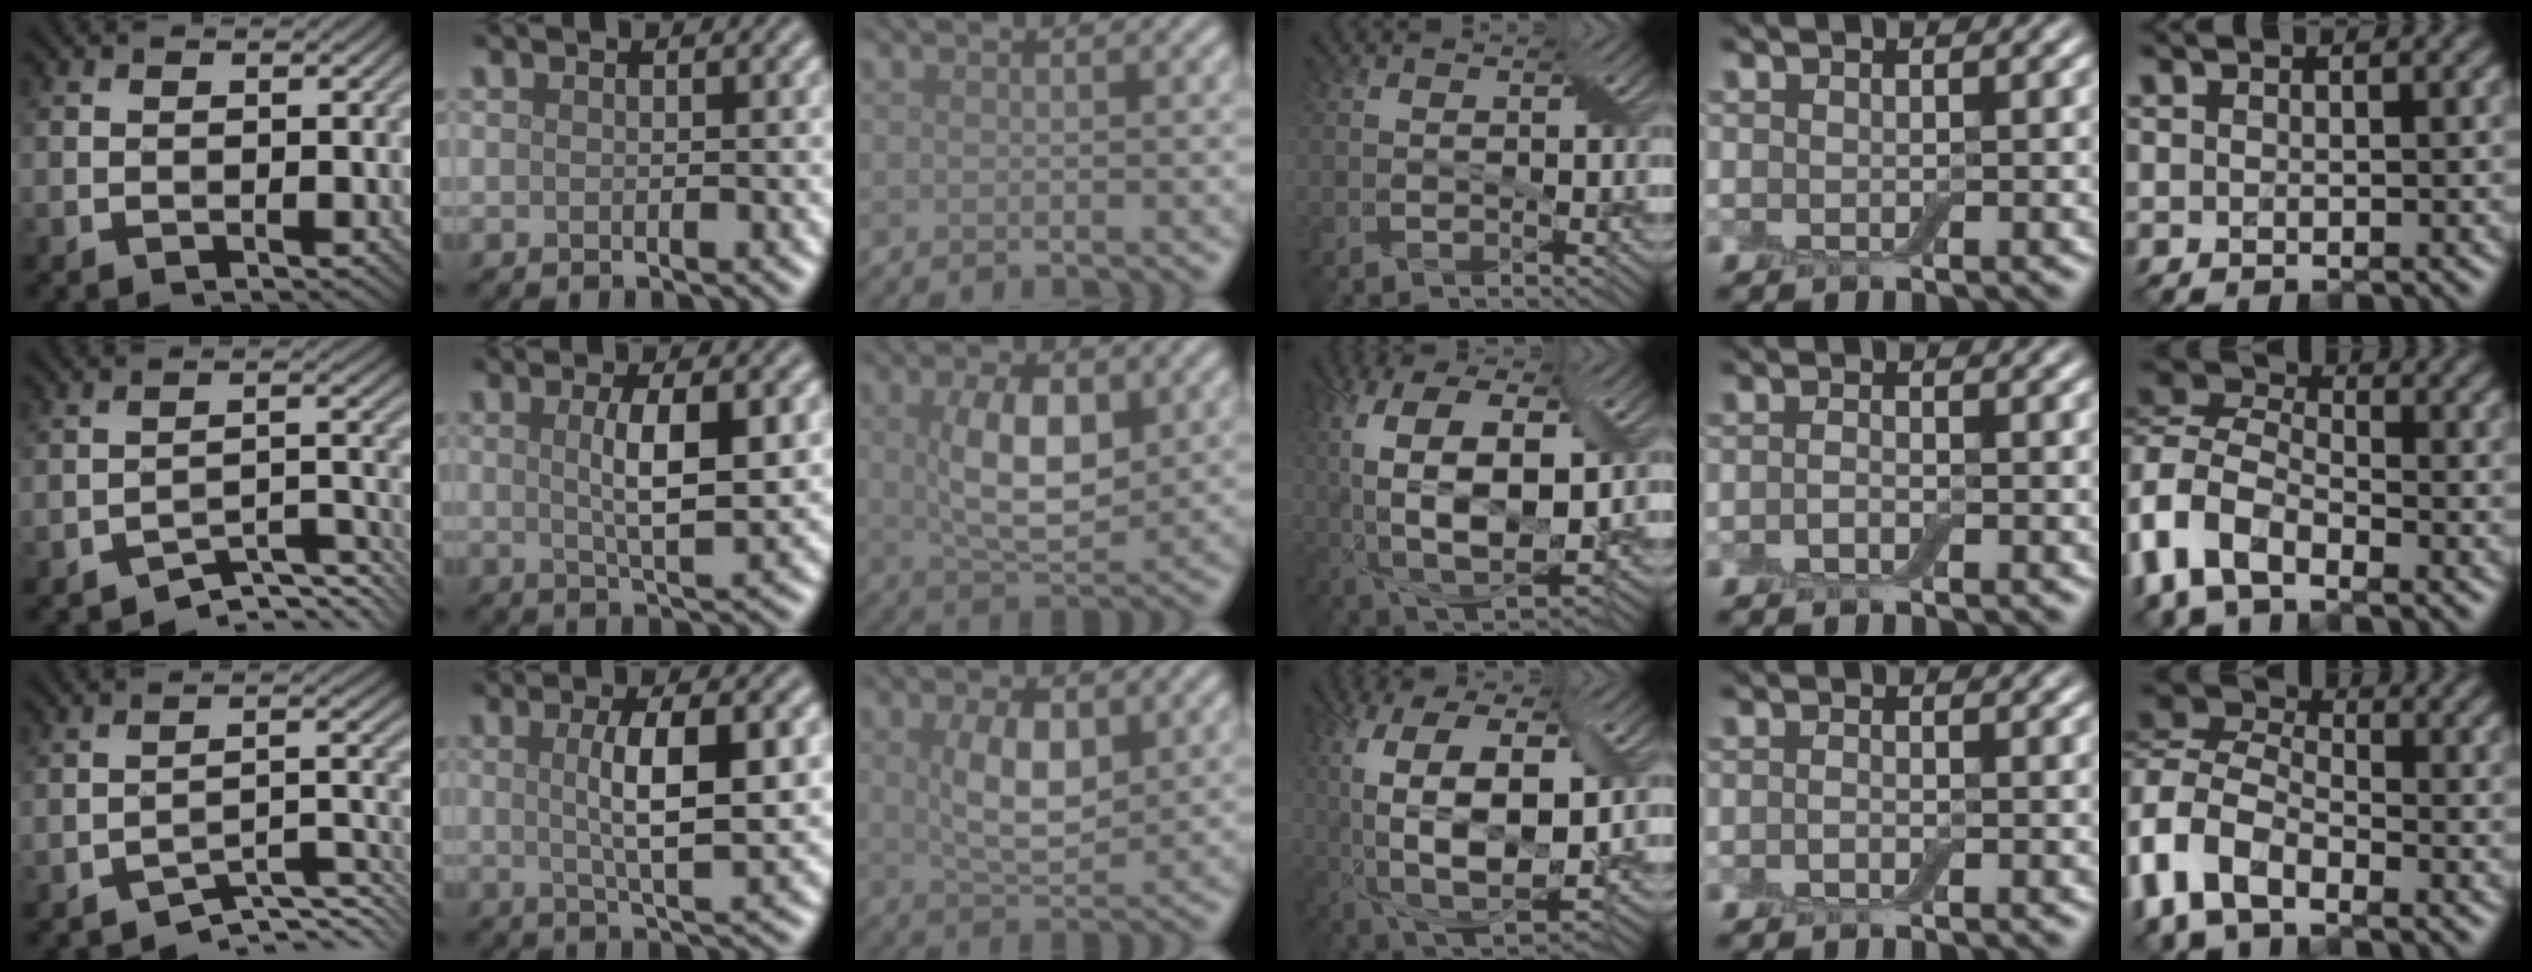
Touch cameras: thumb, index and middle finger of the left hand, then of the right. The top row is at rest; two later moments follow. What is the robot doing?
{"motion": "wrap", "object": "bandage"}